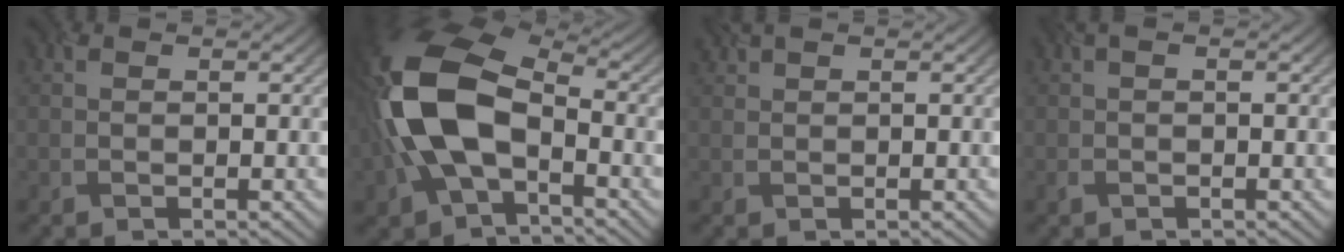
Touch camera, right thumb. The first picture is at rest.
{"total": 15.6, "force": [-2.2, 9.2, 12.3], "torque": [-0.296, -0.008, -0.049]}
{"total": 0.7, "force": [0.6, 0.3, 0.2], "torque": [-0.006, 0.003, 0.011]}
{"total": 0.9, "force": [-0.3, 0.4, 0.8], "torque": [-0.020, -0.002, -0.006]}